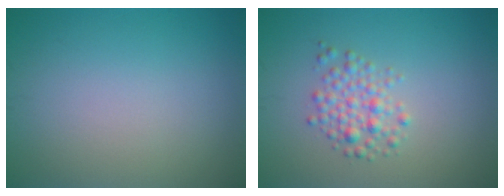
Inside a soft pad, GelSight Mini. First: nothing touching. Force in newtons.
{"total": 2.6, "press": 2.6, "slide": 0.1}